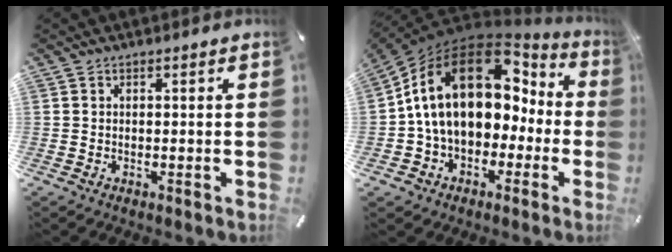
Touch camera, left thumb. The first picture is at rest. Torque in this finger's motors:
{"motor_torque": [2.13, 2.87, 2.77, 0.00, 1.05]}